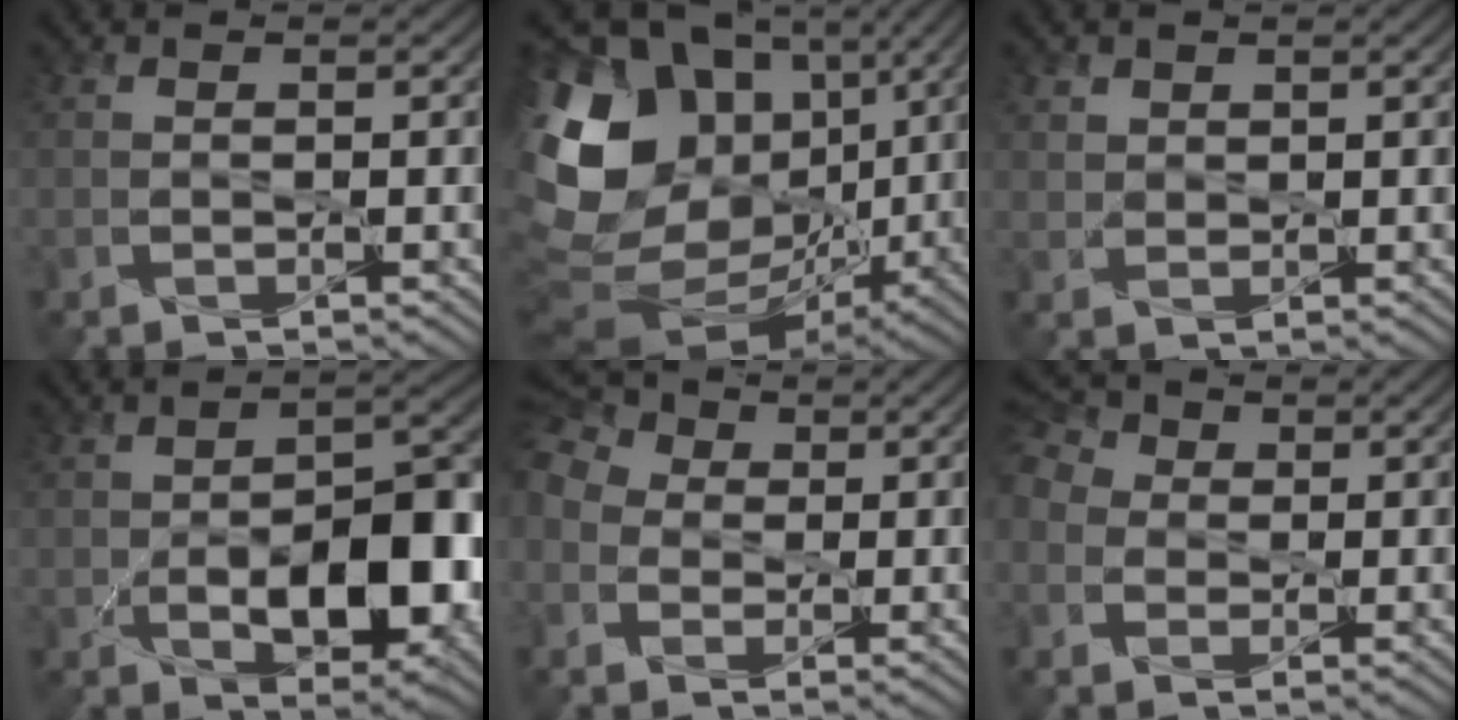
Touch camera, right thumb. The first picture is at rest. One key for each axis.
{"total": 18.1, "fx": 2.1, "fy": 13.8, "fz": 11.4, "tx": -0.257, "ty": -0.003, "tz": 0.071}
{"total": 1.7, "fx": 1.2, "fy": 1.1, "fz": 0.4, "tx": -0.013, "ty": -0.004, "tz": 0.028}
{"total": 9.6, "fx": -2.4, "fy": 5.0, "fz": 7.8, "tx": -0.124, "ty": -0.013, "tz": -0.031}
{"total": 8.6, "fx": 0.0, "fy": 7.1, "fz": 4.9, "tx": -0.162, "ty": 0.004, "tz": -0.020}
{"total": 5.7, "fx": -0.1, "fy": 4.8, "fz": 3.1, "tx": -0.108, "ty": 0.008, "tz": -0.012}